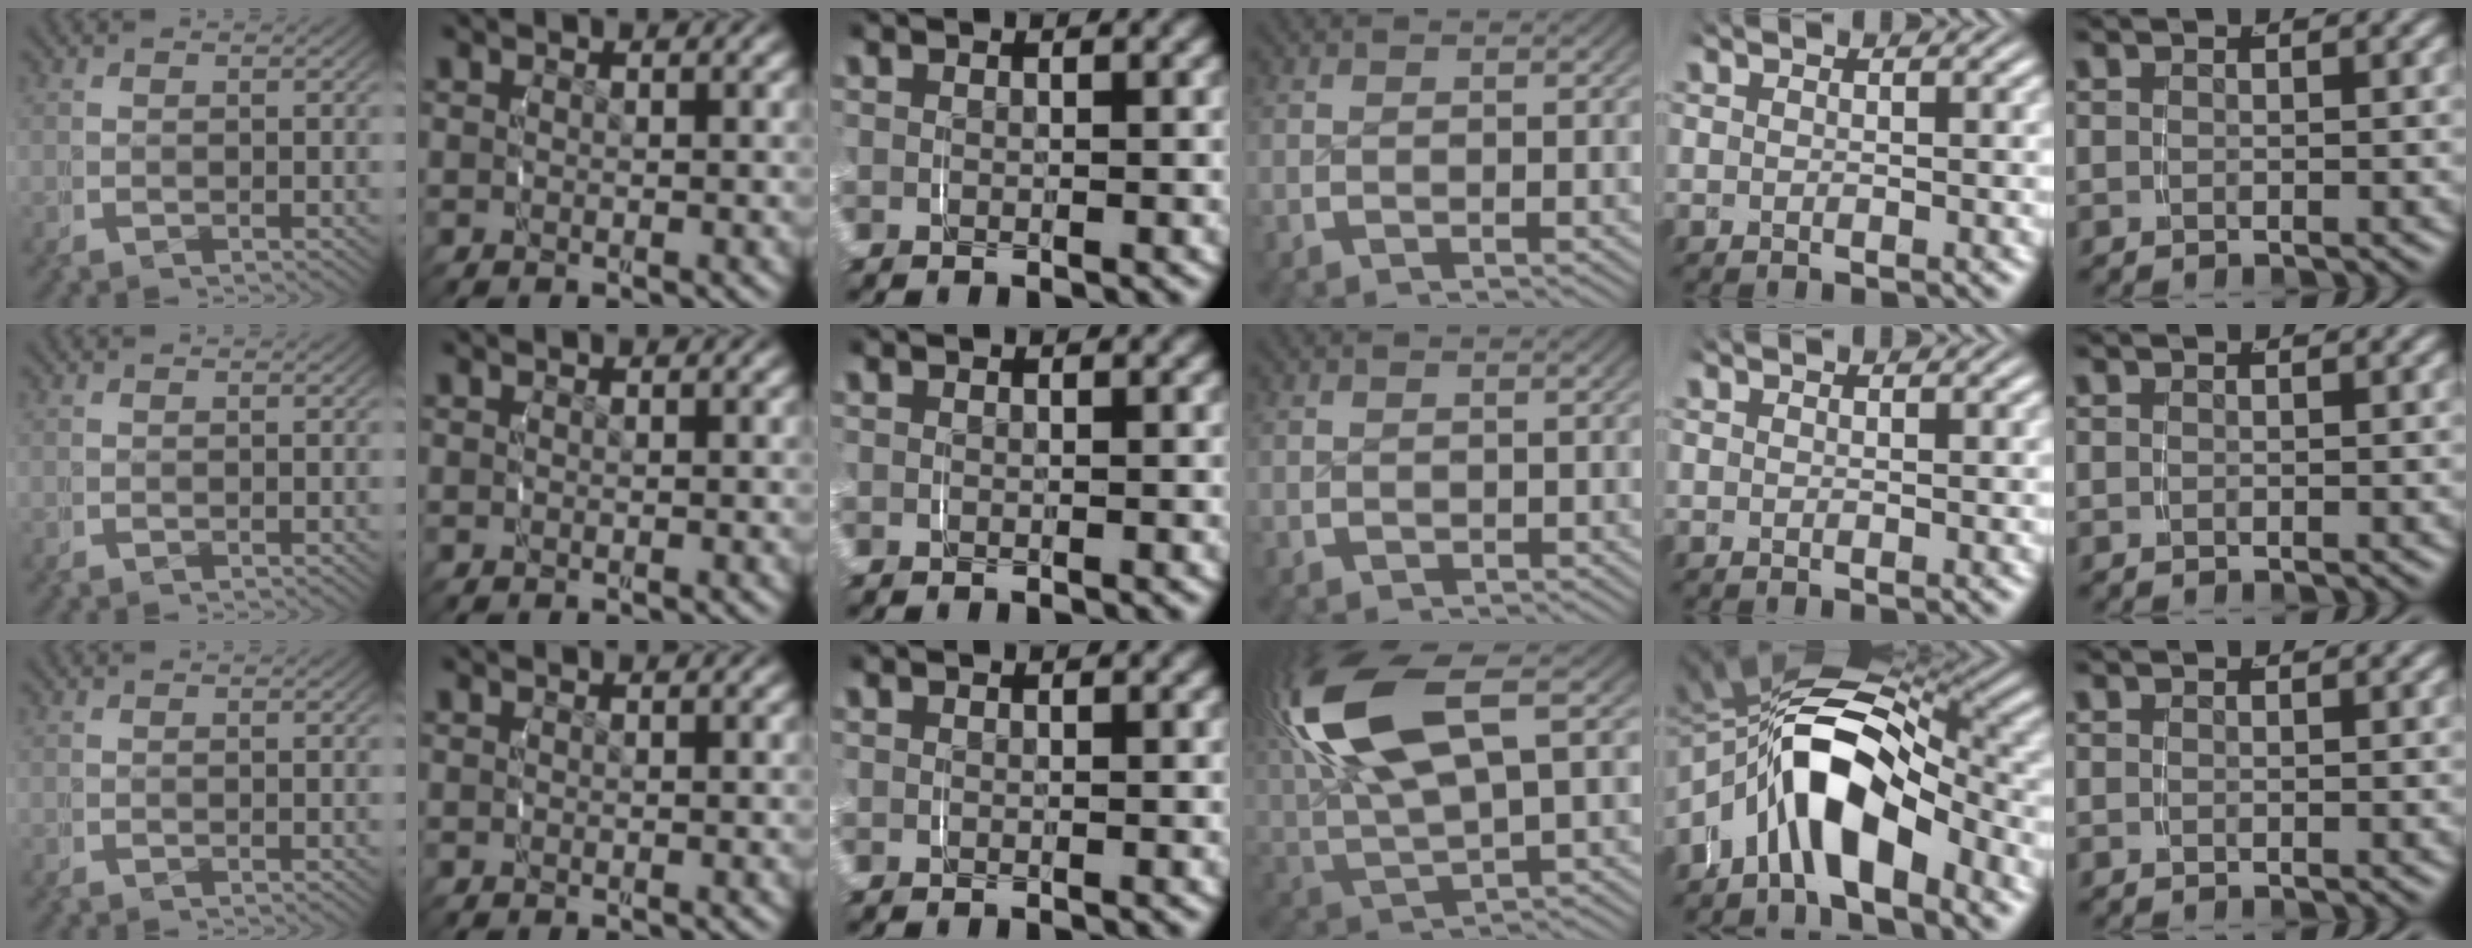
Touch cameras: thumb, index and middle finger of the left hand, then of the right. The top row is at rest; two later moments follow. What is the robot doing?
{"motion": "grasp_and_lifting", "object": "fork"}